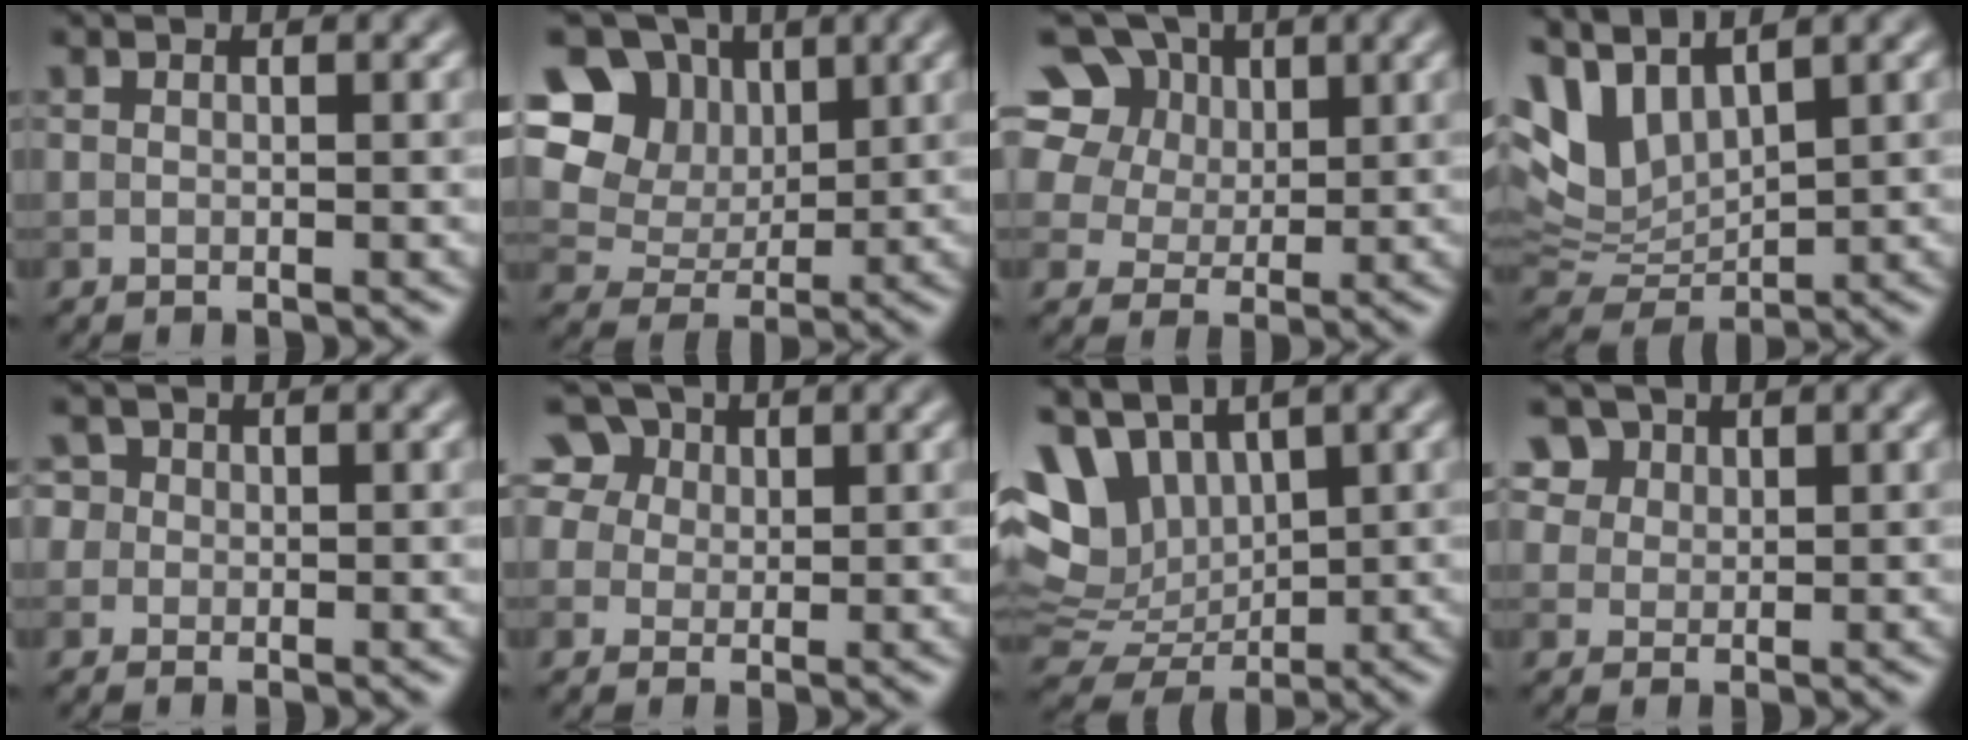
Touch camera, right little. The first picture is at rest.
{"total": 12.4, "force": [4.8, 9.8, 5.8], "torque": [-0.127, 0.024, 0.088]}
{"total": 13.8, "force": [7.2, 9.7, 6.6], "torque": [-0.157, 0.042, 0.127]}
{"total": 5.5, "force": [3.2, 2.7, 3.6], "torque": [-0.092, -0.002, 0.067]}
{"total": 3.1, "force": [1.3, 2.5, 1.2], "torque": [-0.012, 0.016, 0.004]}
{"total": 10.5, "force": [6.0, 7.2, 4.6], "torque": [-0.102, 0.035, 0.080]}
{"total": 7.9, "force": [3.5, 5.2, 4.7], "torque": [-0.093, 0.008, 0.074]}
{"total": 5.9, "force": [3.6, 4.2, 2.2], "torque": [-0.063, 0.002, 0.065]}